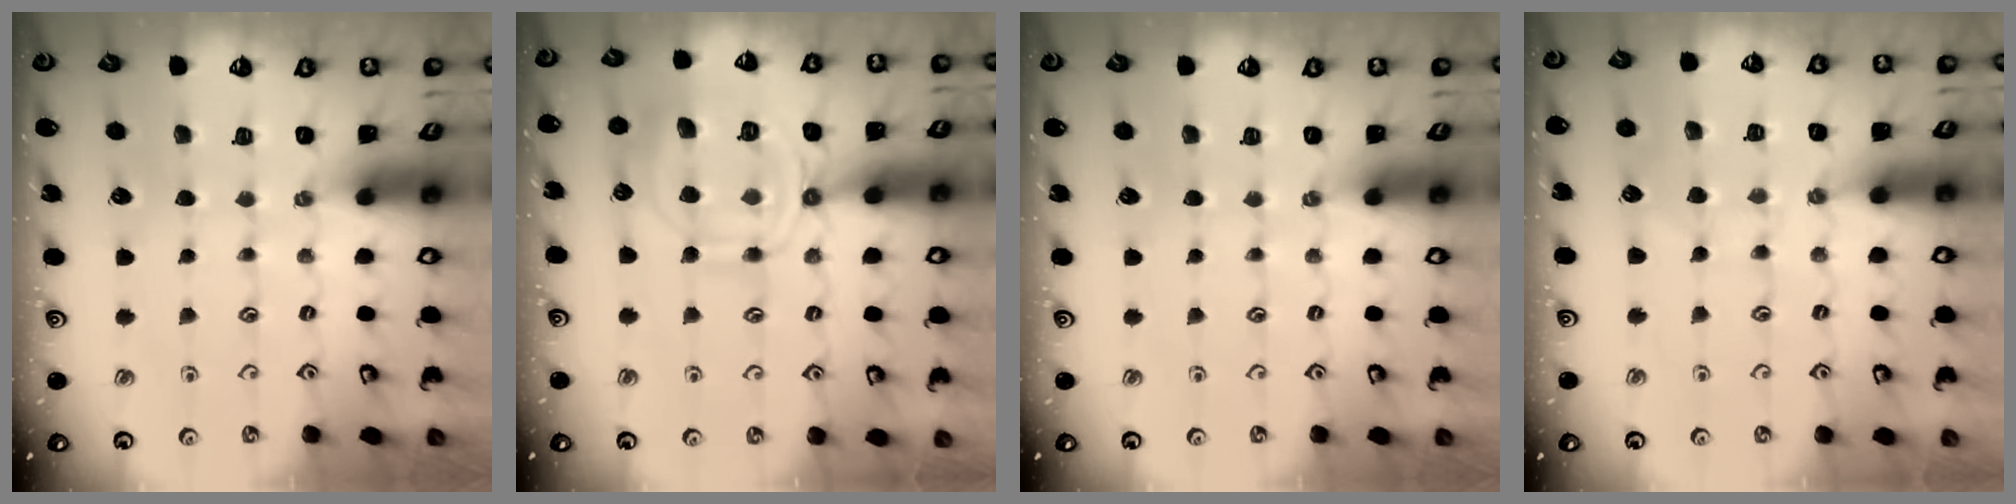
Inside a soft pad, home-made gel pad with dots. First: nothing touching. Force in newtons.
{"total": 12.8, "press": 12.7, "slide": 1.2}
{"total": 0.0}
{"total": 5.2, "press": 5.1, "slide": 0.7}